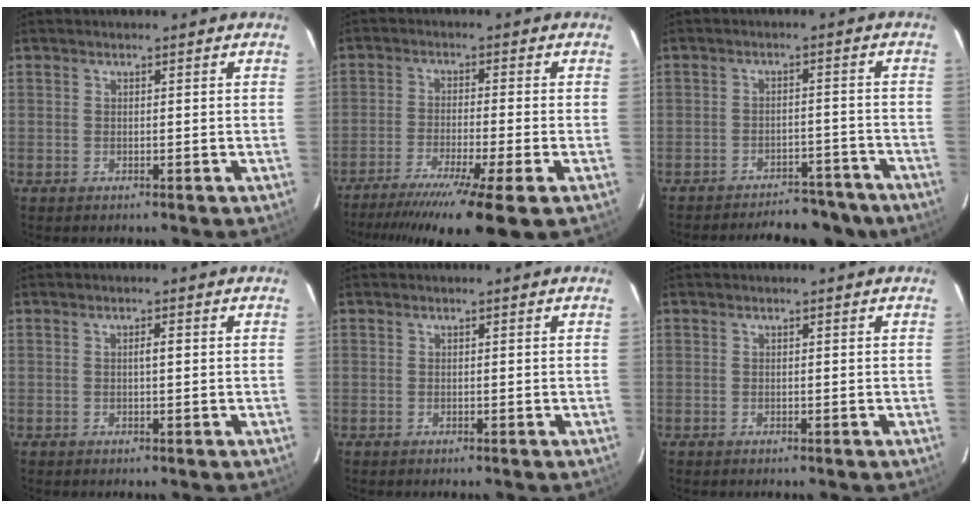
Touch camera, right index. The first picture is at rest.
{"total": 14.2, "force": [-10.2, -1.2, 9.7], "torque": [-0.140, -0.041, -0.163]}
{"total": 13.5, "force": [-12.0, 4.8, 4.1], "torque": [-0.055, 0.011, -0.147]}
{"total": 1.1, "force": [0.1, 0.1, 1.0], "torque": [-0.018, 0.002, 0.000]}
{"total": 0.0}
{"total": 0.0}